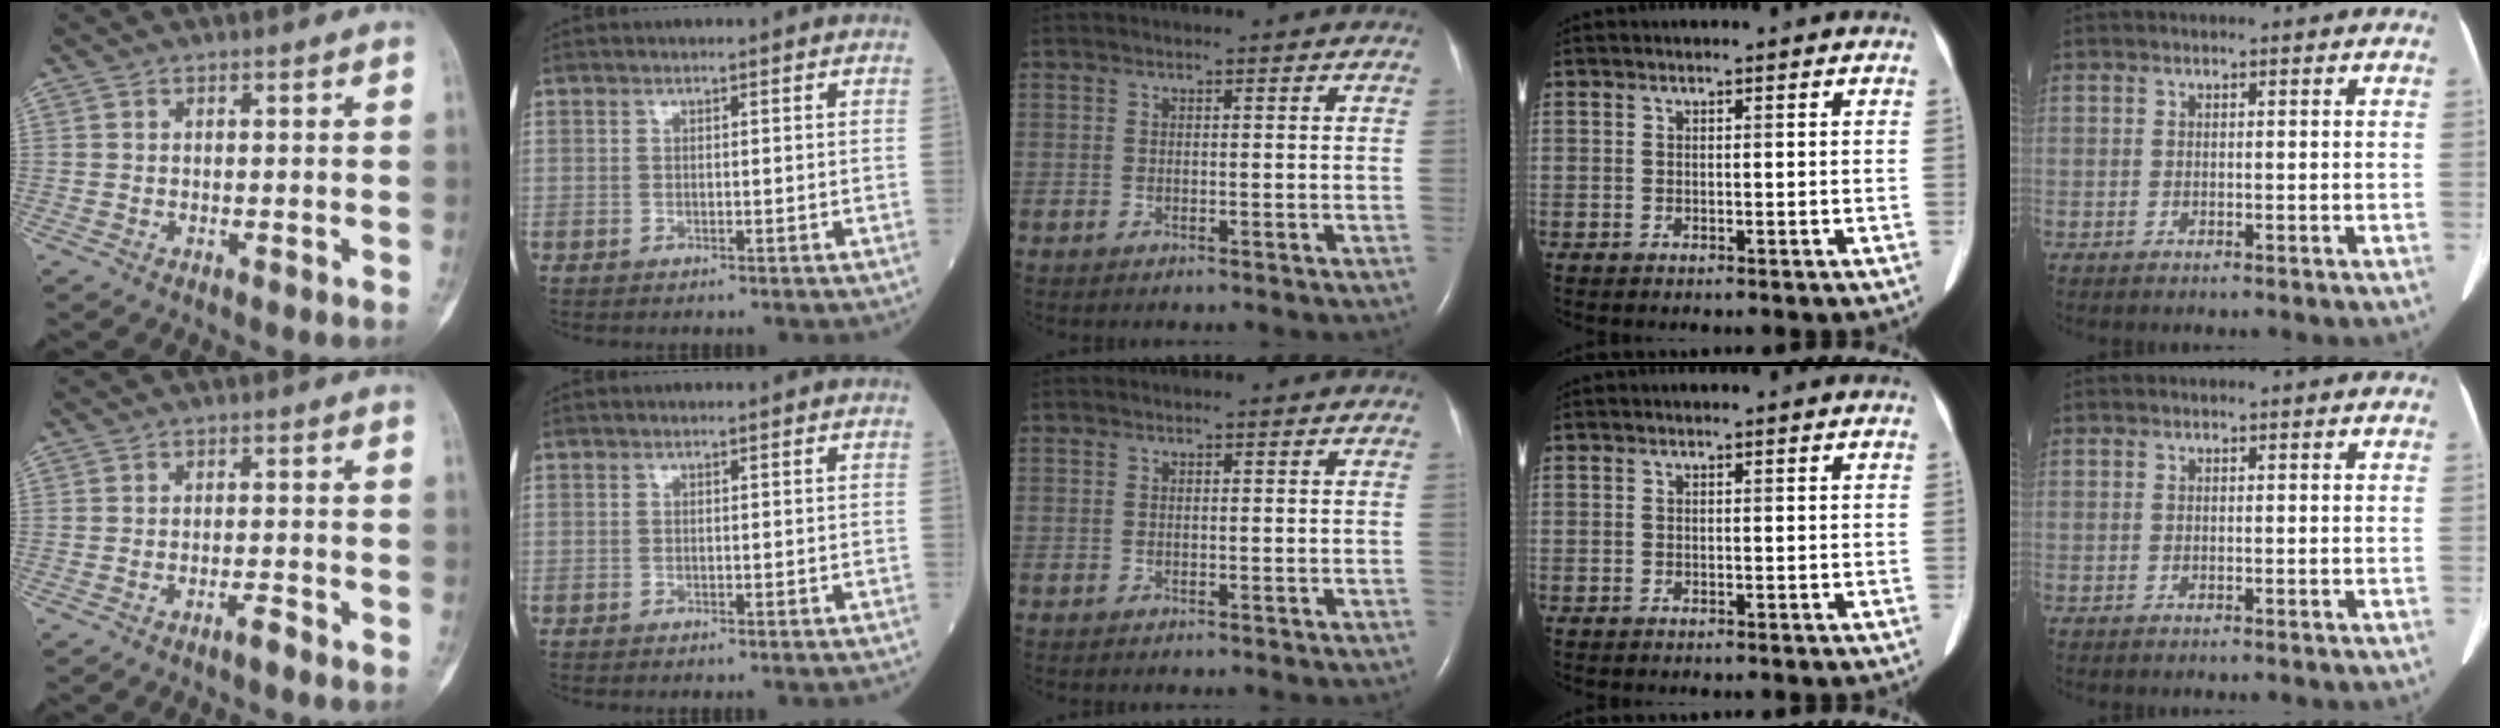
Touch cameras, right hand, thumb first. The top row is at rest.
{"thumb": {"total": 1.6, "force": [-1.3, 0.1, 0.9], "torque": [-0.016, 0.009, -0.024]}, "index": {"total": 1.2, "force": [-1.1, -0.2, 0.4], "torque": [0.001, 0.003, -0.018]}}